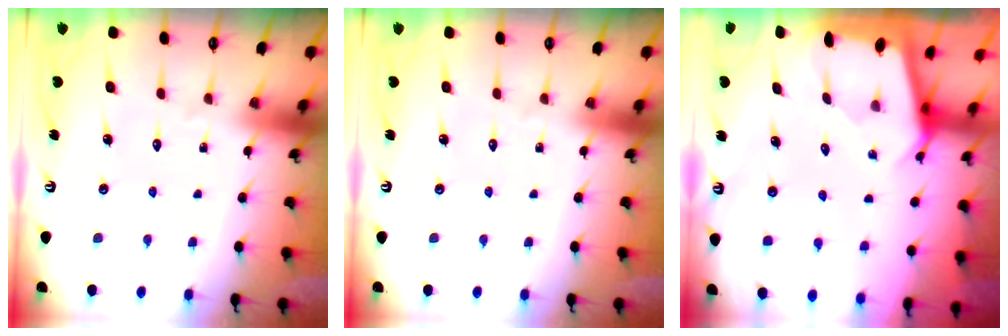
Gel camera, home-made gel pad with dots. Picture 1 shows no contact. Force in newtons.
{"total": 0.0}
{"total": 2.1, "press": 2.1, "slide": 0.1}